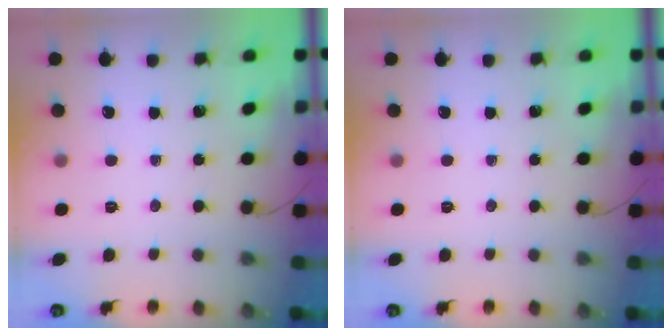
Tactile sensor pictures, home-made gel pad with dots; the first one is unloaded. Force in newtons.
{"total": 0.0}